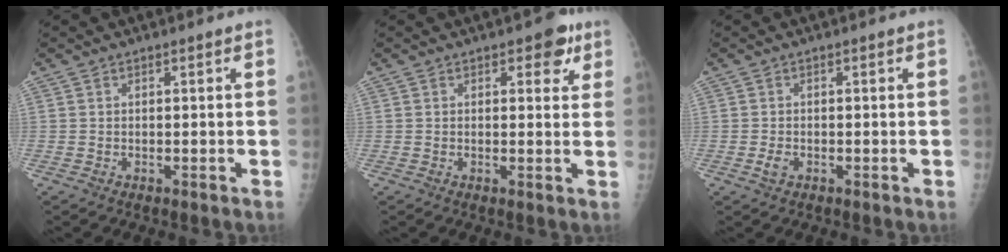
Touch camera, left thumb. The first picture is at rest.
{"total": 6.1, "force": [3.0, 3.2, 4.2], "torque": [-0.015, -0.008, 0.028]}
{"total": 1.4, "force": [-0.5, 0.9, 1.0], "torque": [-0.019, -0.001, -0.010]}